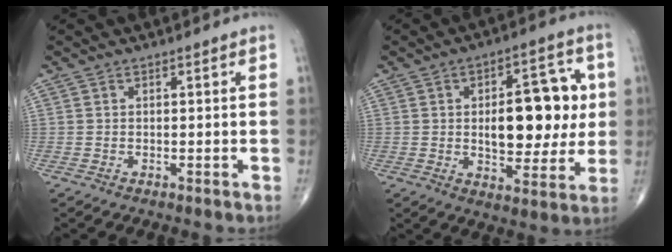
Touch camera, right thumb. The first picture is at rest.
{"total": 16.6, "force": [1.4, 8.2, 14.3], "torque": [-0.162, 0.005, 0.024]}